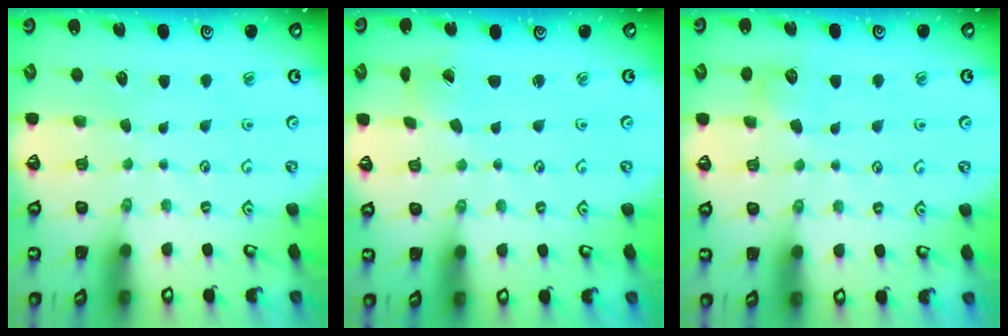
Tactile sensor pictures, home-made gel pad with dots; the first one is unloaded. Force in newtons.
{"total": 1.7, "press": 1.7, "slide": 0.1}
{"total": 6.3, "press": 6.2, "slide": 0.9}